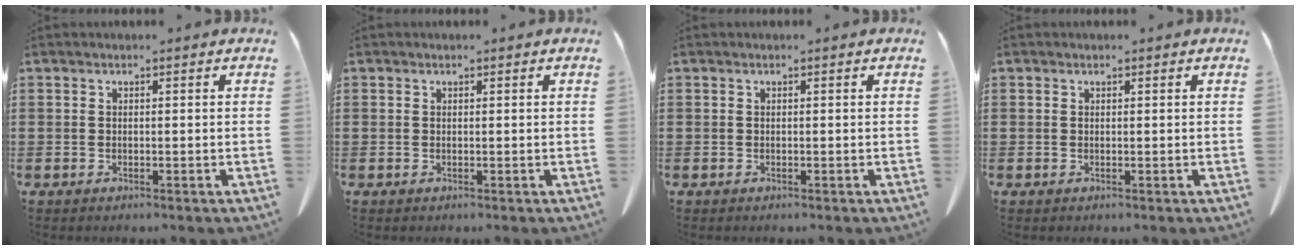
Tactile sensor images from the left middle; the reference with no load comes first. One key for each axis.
{"total": 0.0}
{"total": 0.0}
{"total": 0.0}